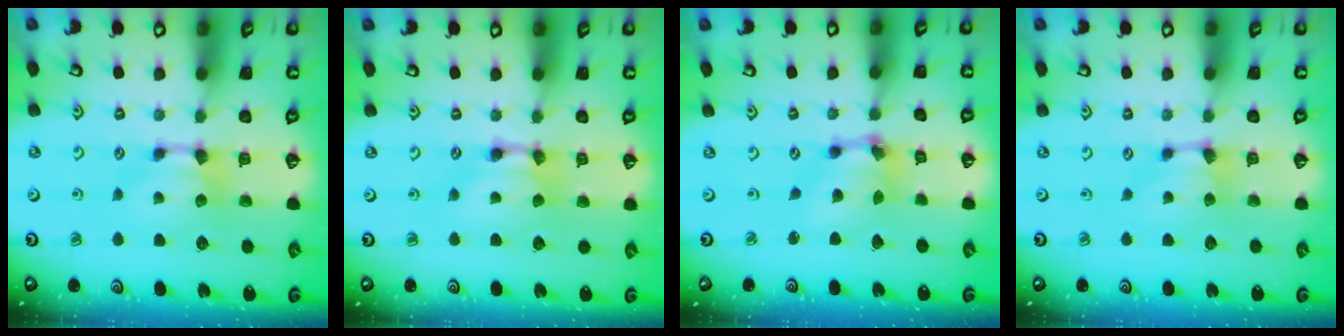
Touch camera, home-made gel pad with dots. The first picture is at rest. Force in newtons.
{"total": 2.0, "press": 2.0, "slide": 0.1}
{"total": 4.8, "press": 4.4, "slide": 1.9}
{"total": 0.6, "press": 0.4, "slide": 0.4}